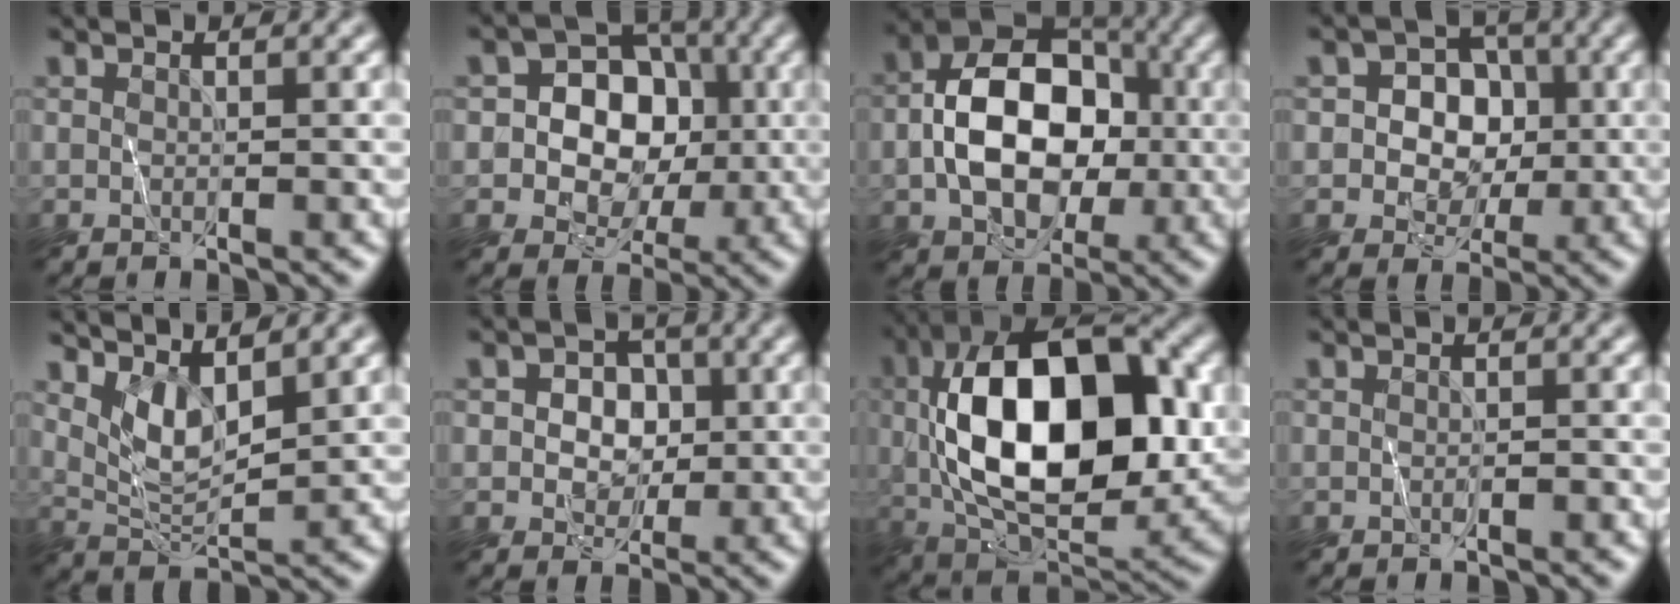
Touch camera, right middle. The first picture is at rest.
{"total": 7.0, "force": [0.1, 5.9, 3.8], "torque": [-0.040, 0.017, -0.021]}
{"total": 10.4, "force": [-1.1, 7.1, 7.5], "torque": [-0.121, 0.014, -0.028]}
{"total": 5.6, "force": [0.0, 5.0, 2.4], "torque": [-0.024, 0.020, -0.022]}
{"total": 3.0, "force": [2.4, 0.5, 1.8], "torque": [-0.043, -0.009, 0.048]}
{"total": 3.8, "force": [0.1, 3.2, 2.0], "torque": [-0.014, 0.006, -0.010]}
{"total": 15.6, "force": [1.1, 8.0, 13.4], "torque": [-0.221, 0.019, 0.010]}
{"total": 1.0, "force": [-0.7, 0.4, 0.7], "torque": [-0.013, -0.006, -0.012]}